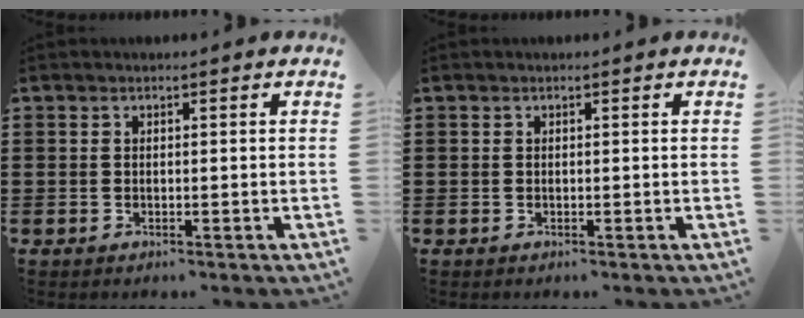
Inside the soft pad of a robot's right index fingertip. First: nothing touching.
{"total": 0.0}